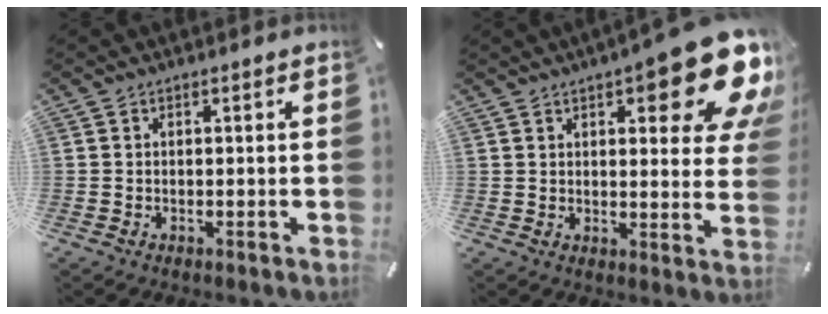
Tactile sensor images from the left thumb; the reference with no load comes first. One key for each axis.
{"total": 18.2, "fx": 10.1, "fy": 5.8, "fz": 14.0, "tx": -0.181, "ty": -0.067, "tz": 0.160}